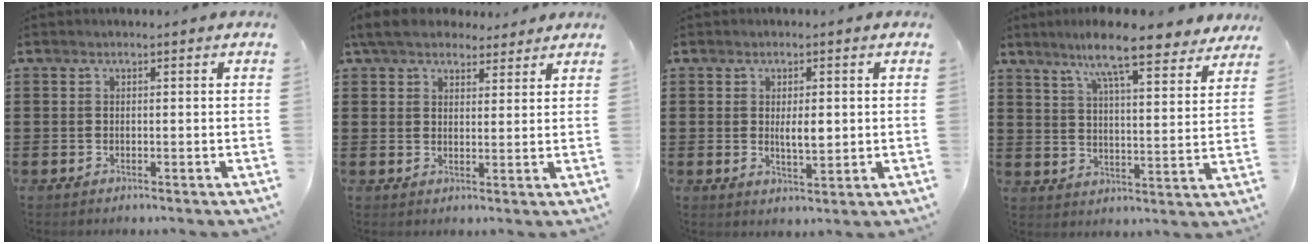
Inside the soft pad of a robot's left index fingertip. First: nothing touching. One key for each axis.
{"total": 5.7, "fx": 4.8, "fy": 2.1, "fz": 2.1, "tx": -0.057, "ty": 0.000, "tz": 0.091}
{"total": 3.5, "fx": 0.5, "fy": 1.2, "fz": 3.2, "tx": -0.046, "ty": -0.003, "tz": 0.004}
{"total": 10.0, "fx": 8.3, "fy": 0.4, "fz": 5.6, "tx": -0.116, "ty": -0.040, "tz": 0.138}